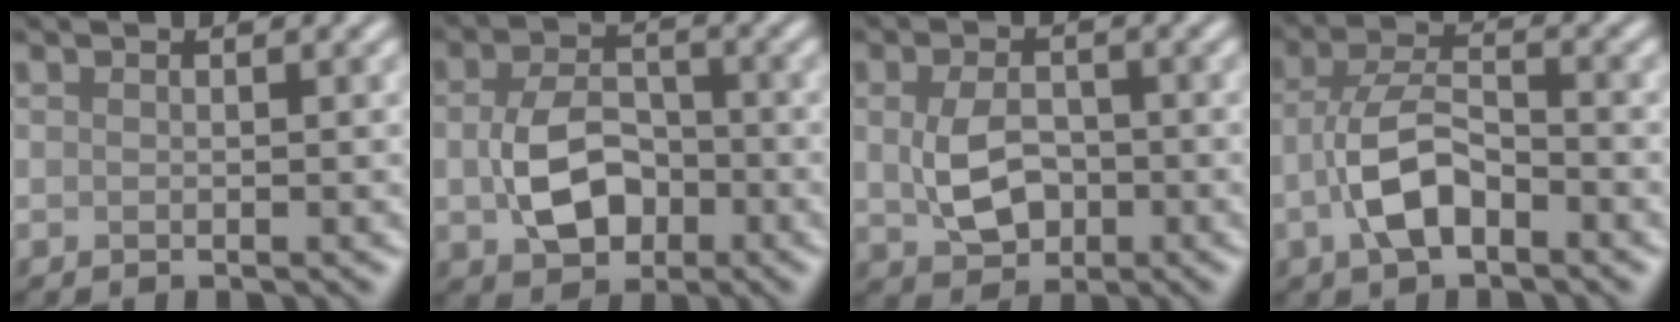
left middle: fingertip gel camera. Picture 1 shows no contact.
{"total": 5.6, "force": [-0.9, 4.0, 3.9], "torque": [-0.081, -0.009, -0.013]}
{"total": 4.3, "force": [-0.3, 3.0, 3.0], "torque": [-0.066, -0.006, -0.002]}
{"total": 5.2, "force": [-1.8, 2.7, 4.1], "torque": [-0.089, 0.005, -0.040]}